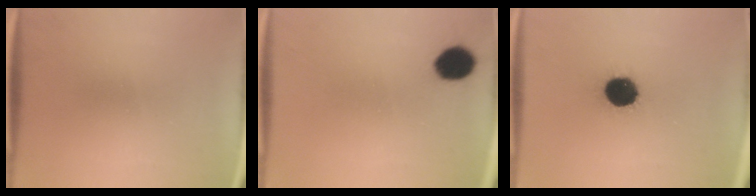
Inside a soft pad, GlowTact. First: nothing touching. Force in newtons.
{"total": 7.2}
{"total": 13.3}